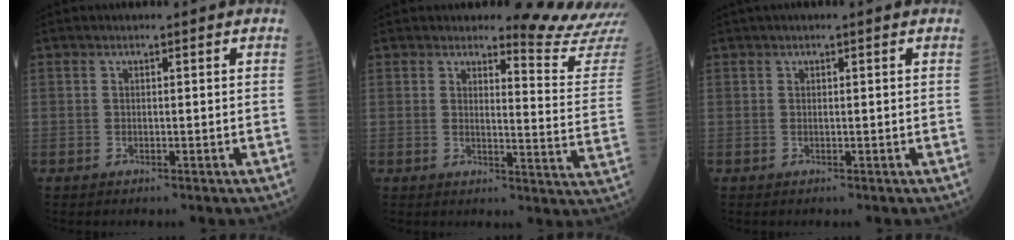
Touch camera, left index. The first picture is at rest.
{"total": 10.3, "force": [10.2, -1.2, 0.2], "torque": [0.000, -0.129, 0.101]}
{"total": 0.9, "force": [0.4, 0.0, 0.7], "torque": [-0.020, 0.013, 0.010]}